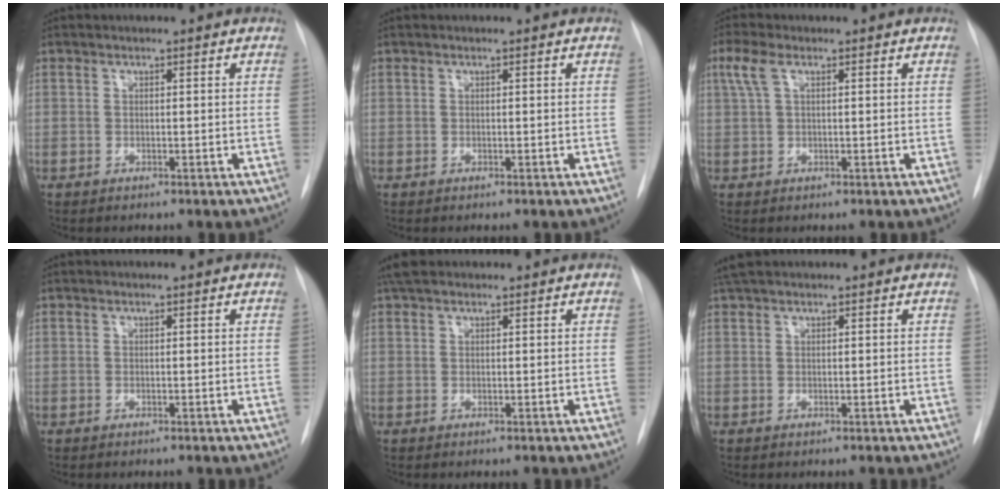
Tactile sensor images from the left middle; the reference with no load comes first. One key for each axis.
{"total": 0.0}
{"total": 3.4, "fx": 1.4, "fy": 1.3, "fz": 2.8, "tx": -0.074, "ty": 0.023, "tz": 0.034}
{"total": 0.0}
{"total": 2.8, "fx": 2.3, "fy": 1.2, "fz": 1.2, "tx": -0.024, "ty": 0.019, "tz": 0.041}
{"total": 2.5, "fx": 2.1, "fy": 0.4, "fz": 1.1, "tx": -0.024, "ty": 0.022, "tz": 0.043}